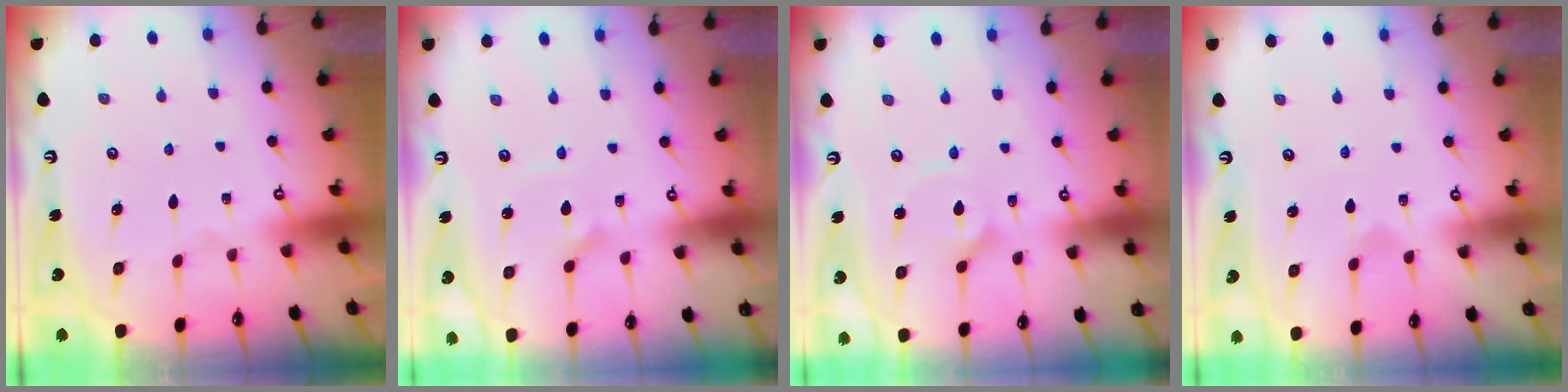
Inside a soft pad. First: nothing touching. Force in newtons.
{"total": 1.6, "press": 1.5, "slide": 0.4}
{"total": 2.7, "press": 2.6, "slide": 0.7}
{"total": 0.0}